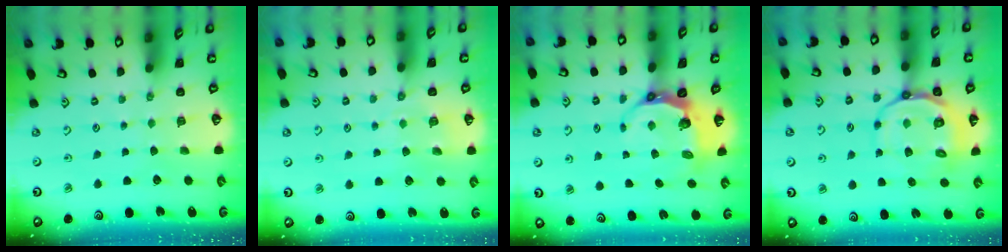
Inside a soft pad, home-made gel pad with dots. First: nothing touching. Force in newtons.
{"total": 4.1, "press": 4.0, "slide": 0.9}
{"total": 7.5, "press": 6.5, "slide": 3.8}
{"total": 12.7, "press": 12.5, "slide": 2.4}